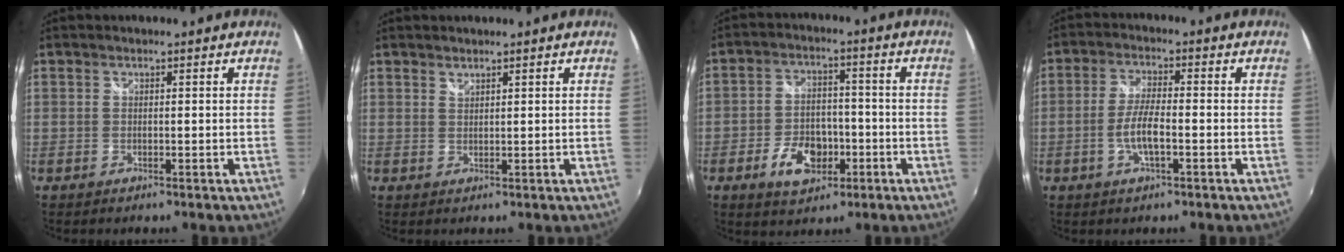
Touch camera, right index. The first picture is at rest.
{"total": 1.0, "force": [1.0, 0.1, 0.0], "torque": [0.000, 0.000, 0.018]}
{"total": 9.2, "force": [-4.1, 5.9, 5.8], "torque": [-0.121, 0.009, -0.058]}
{"total": 5.9, "force": [-1.9, 1.5, 5.3], "torque": [-0.110, 0.000, -0.037]}